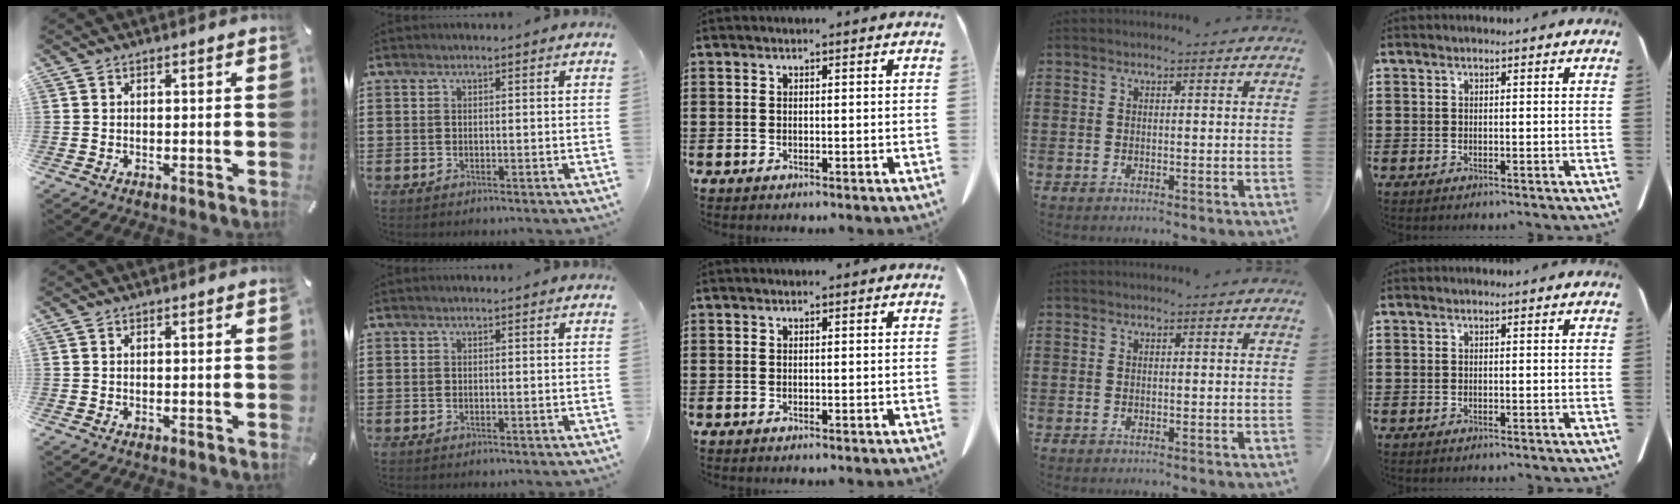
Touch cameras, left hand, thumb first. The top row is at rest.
{}